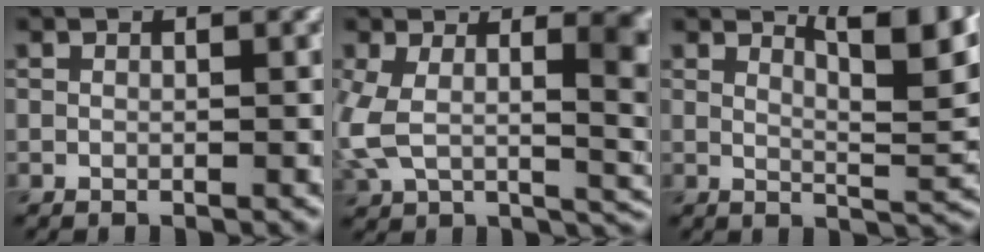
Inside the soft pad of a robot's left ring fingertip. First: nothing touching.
{"total": 10.6, "force": [1.0, 5.3, 9.1], "torque": [-0.183, -0.020, 0.023]}
{"total": 6.4, "force": [4.0, 1.5, 4.8], "torque": [-0.062, 0.001, 0.064]}